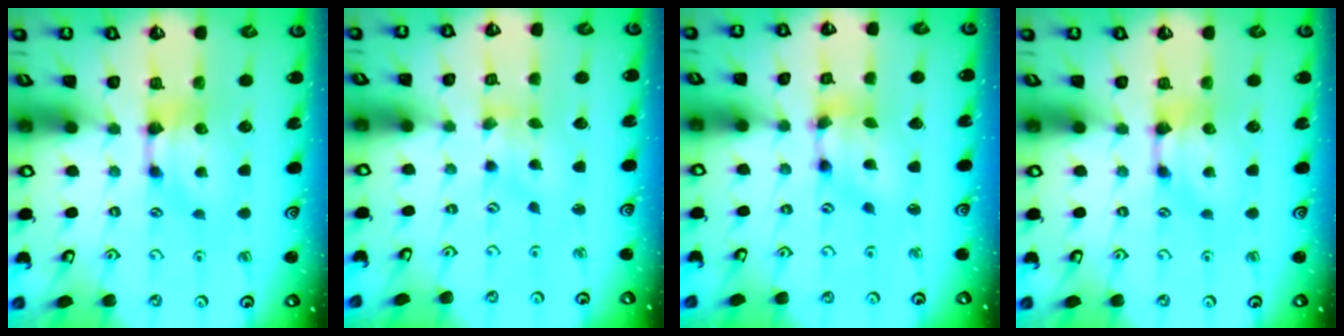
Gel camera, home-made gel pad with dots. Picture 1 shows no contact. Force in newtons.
{"total": 2.1, "press": 1.8, "slide": 1.0}
{"total": 5.3, "press": 5.0, "slide": 1.9}
{"total": 0.0}